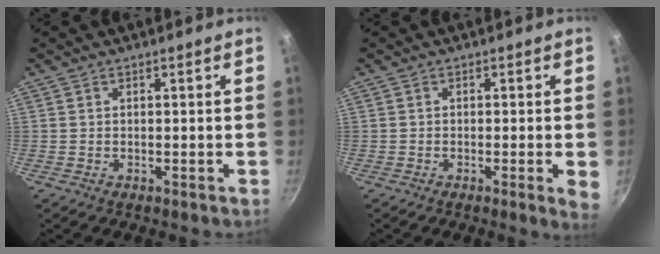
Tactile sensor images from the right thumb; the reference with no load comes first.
{"total": 3.5, "force": [-0.7, 0.1, 3.4], "torque": [-0.045, -0.008, -0.008]}